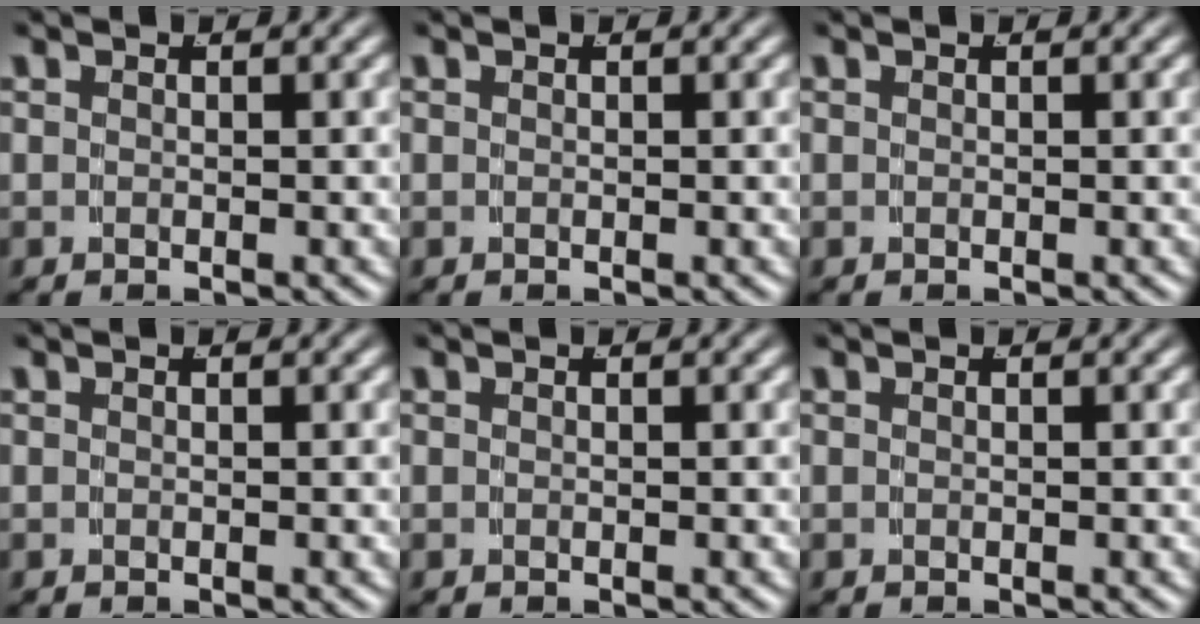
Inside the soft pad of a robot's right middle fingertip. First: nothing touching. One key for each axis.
{"total": 0.0}
{"total": 0.0}
{"total": 0.0}
{"total": 0.0}
{"total": 0.0}